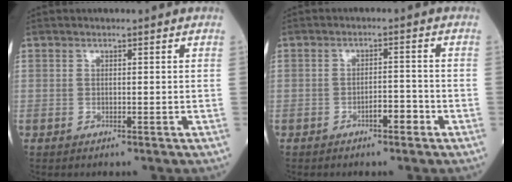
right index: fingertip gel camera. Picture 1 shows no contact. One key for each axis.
{"total": 2.8, "fx": -1.7, "fy": 0.8, "fz": 2.1, "tx": -0.027, "ty": 0.006, "tz": -0.030}